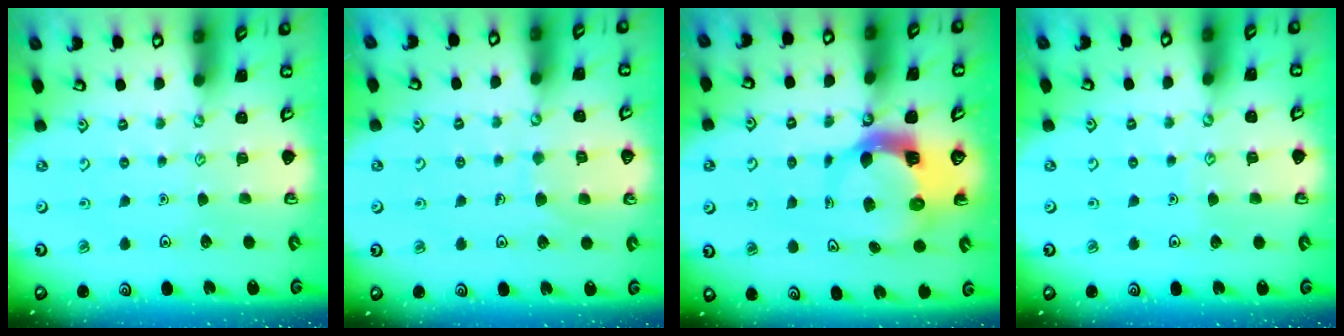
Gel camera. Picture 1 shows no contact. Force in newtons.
{"total": 6.6, "press": 6.6, "slide": 0.5}
{"total": 6.3, "press": 6.3, "slide": 0.6}
{"total": 2.6, "press": 2.5, "slide": 0.3}